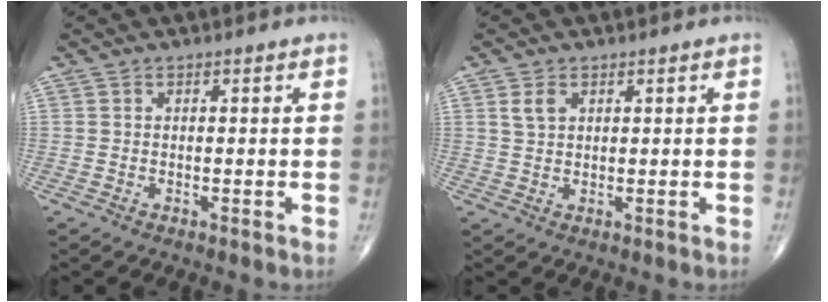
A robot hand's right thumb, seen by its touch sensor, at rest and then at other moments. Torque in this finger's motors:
{"motor_torque": [-0.45, 0.29, 0.11, -0.08, 0.02]}